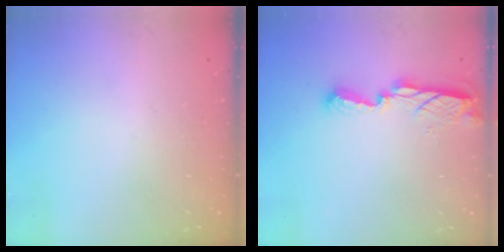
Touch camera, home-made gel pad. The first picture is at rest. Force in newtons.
{"total": 7.8, "press": 7.7, "slide": 0.3}